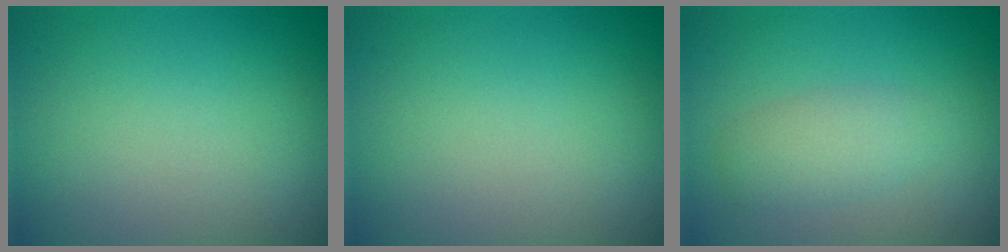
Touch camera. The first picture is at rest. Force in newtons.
{"total": 0.0}
{"total": 2.5, "press": 2.5, "slide": 0.0}